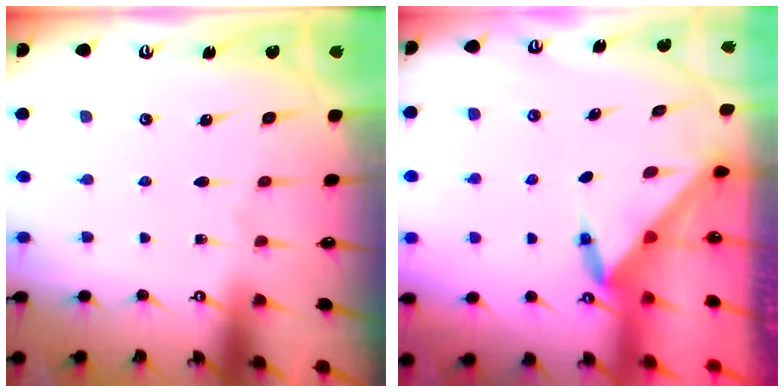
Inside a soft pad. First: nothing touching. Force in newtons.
{"total": 3.6, "press": 3.6, "slide": 0.3}